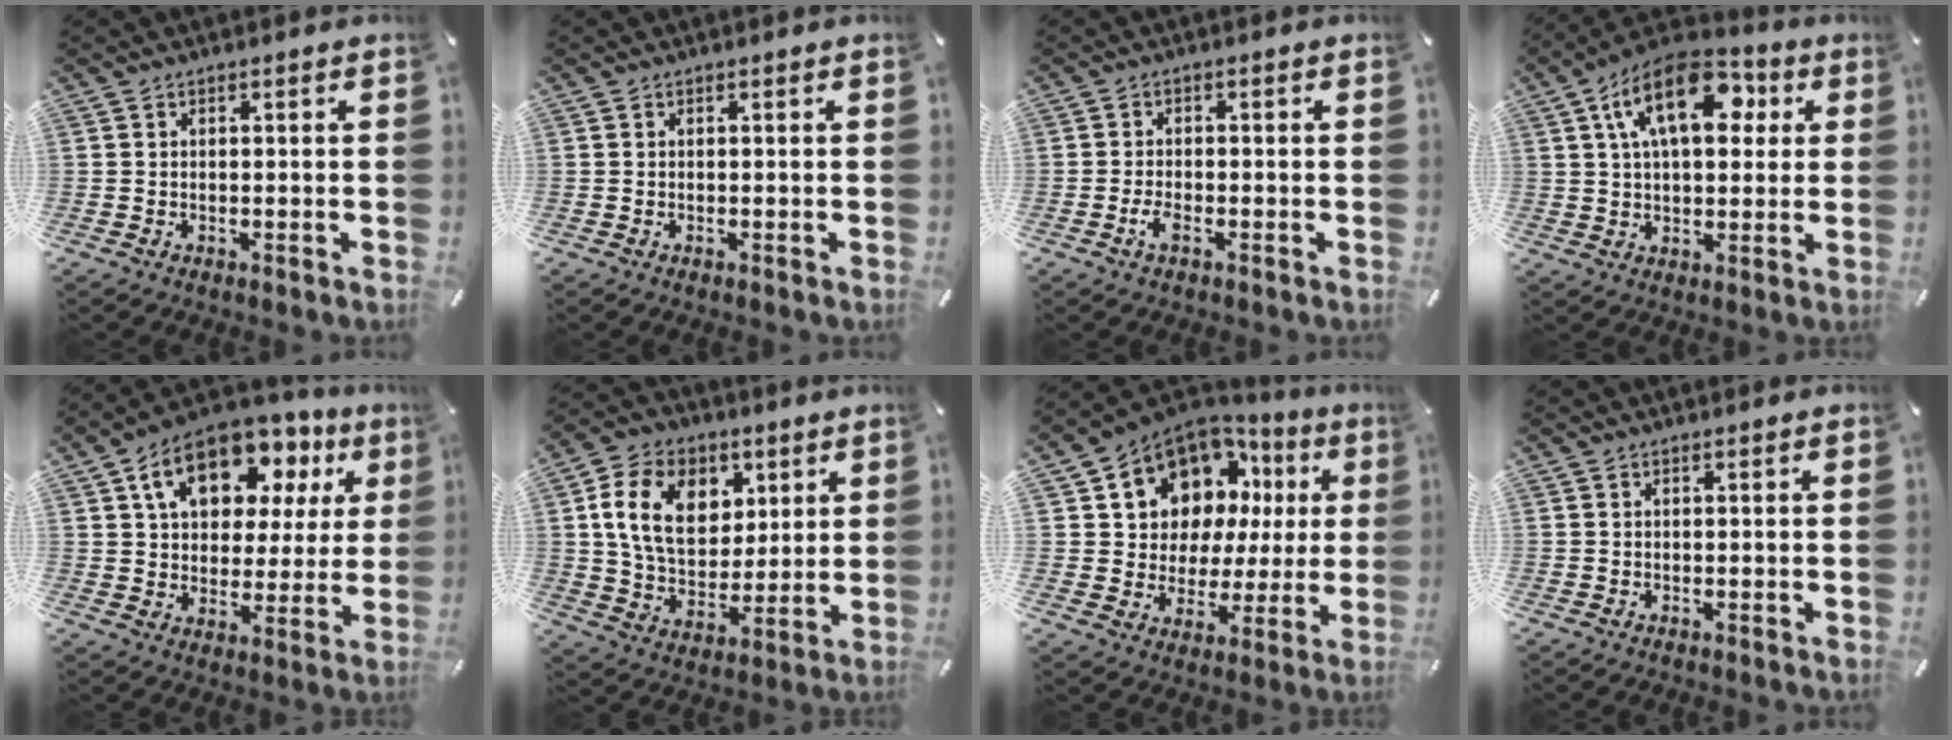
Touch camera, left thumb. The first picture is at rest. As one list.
[{"total": 0.0}, {"total": 2.4, "force": [-1.4, 0.9, 1.7], "torque": [-0.041, -0.001, -0.029]}, {"total": 16.7, "force": [5.7, 9.4, 12.6], "torque": [-0.211, -0.002, 0.092]}, {"total": 15.6, "force": [8.5, 10.2, 8.3], "torque": [-0.139, -0.033, 0.151]}, {"total": 14.7, "force": [5.1, 11.2, 8.0], "torque": [-0.149, -0.002, 0.093]}, {"total": 11.4, "force": [6.9, 8.9, 2.1], "torque": [-0.061, -0.063, 0.137]}, {"total": 0.0}]